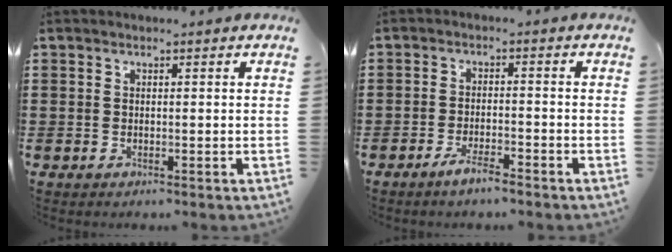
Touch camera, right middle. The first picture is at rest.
{"total": 3.2, "force": [-2.5, 0.4, 1.9], "torque": [-0.038, 0.005, -0.050]}